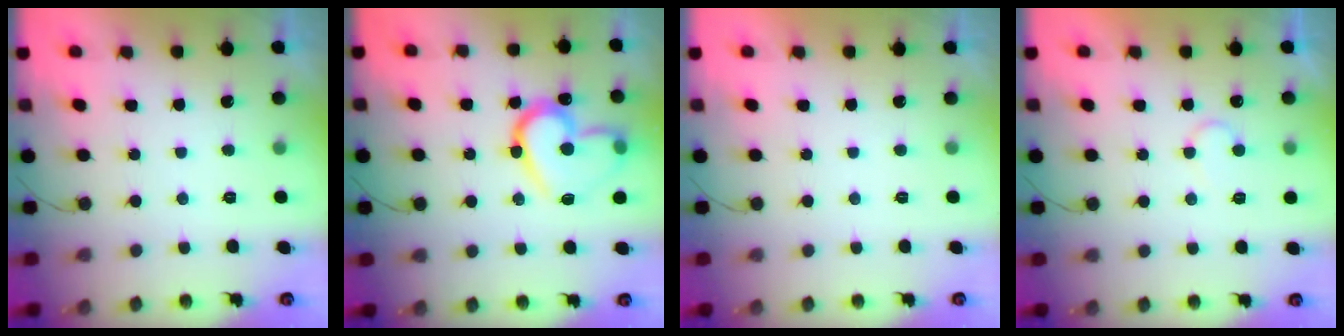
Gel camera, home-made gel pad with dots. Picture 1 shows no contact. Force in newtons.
{"total": 17.9, "press": 17.8, "slide": 2.4}
{"total": 1.8, "press": 1.8, "slide": 0.1}
{"total": 6.2, "press": 6.2, "slide": 0.5}